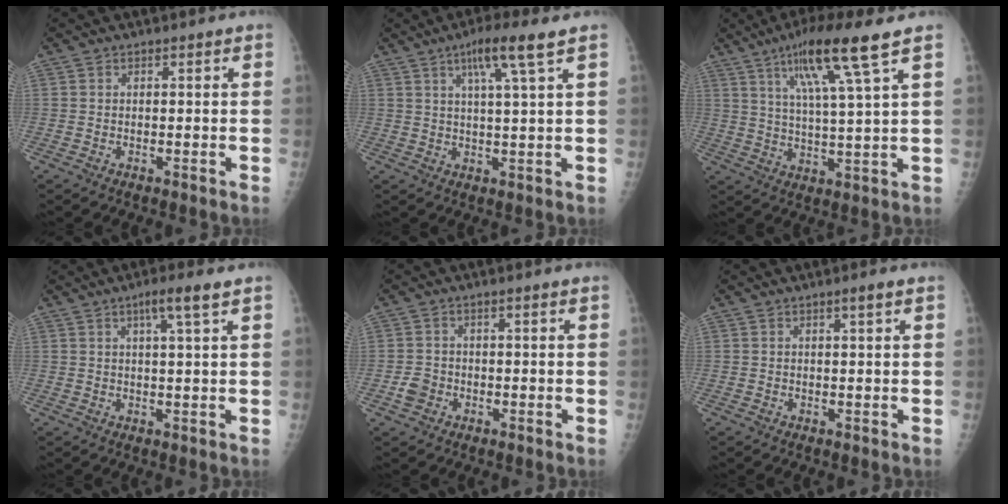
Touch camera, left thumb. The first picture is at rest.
{"total": 7.3, "force": [3.9, -0.3, 6.2], "torque": [-0.113, -0.012, 0.069]}
{"total": 12.5, "force": [6.8, 0.0, 10.5], "torque": [-0.190, -0.023, 0.122]}
{"total": 4.2, "force": [2.1, -0.3, 3.6], "torque": [-0.065, -0.005, 0.038]}
{"total": 2.7, "force": [-1.2, 2.2, 0.8], "torque": [-0.009, 0.010, -0.022]}
{"total": 1.2, "force": [0.6, 0.0, 1.1], "torque": [-0.019, -0.001, 0.010]}